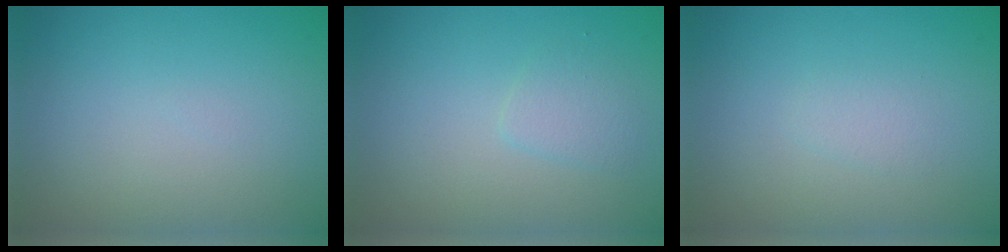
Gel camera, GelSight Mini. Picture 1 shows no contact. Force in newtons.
{"total": 1.4, "press": 1.4, "slide": 0.1}
{"total": 0.9, "press": 0.9, "slide": 0.1}